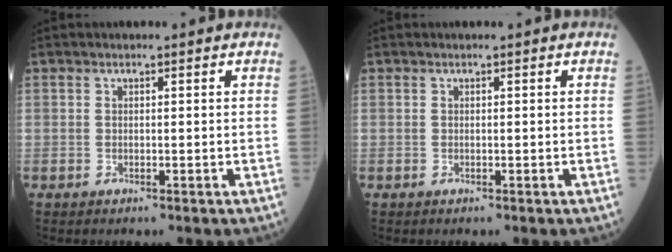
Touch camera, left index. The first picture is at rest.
{"total": 0.0}